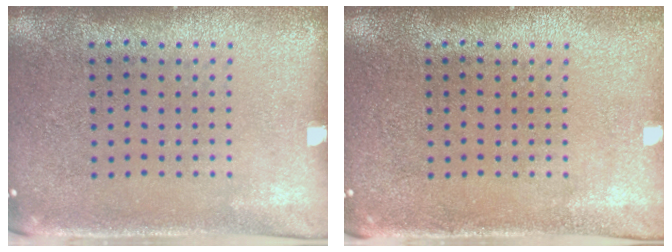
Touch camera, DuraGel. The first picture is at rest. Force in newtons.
{"total": 0.9, "press": 0.8, "slide": 0.2}